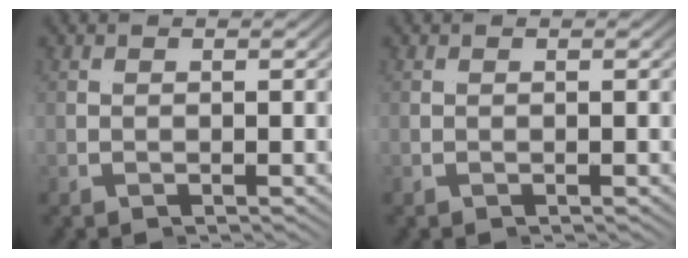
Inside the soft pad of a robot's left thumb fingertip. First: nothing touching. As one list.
[{"total": 0.0}]